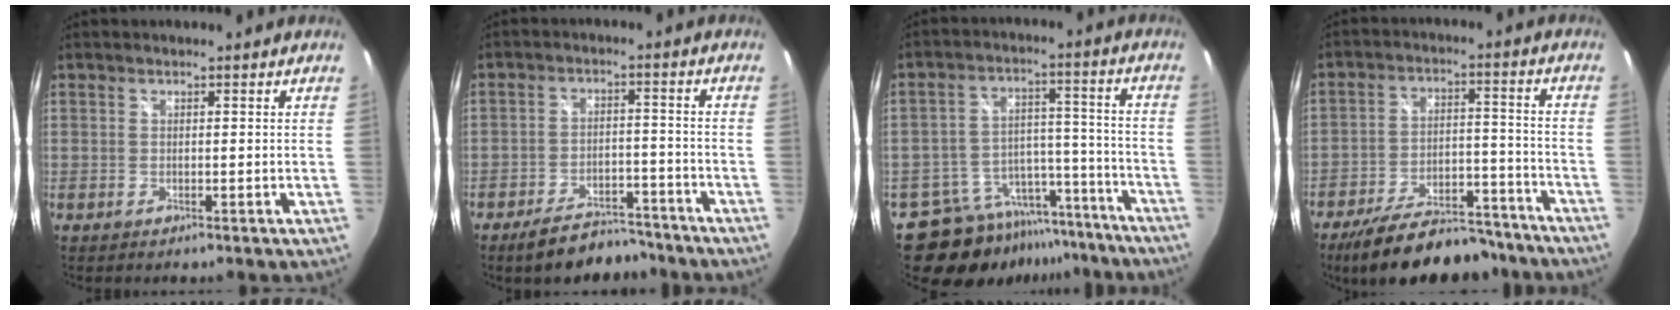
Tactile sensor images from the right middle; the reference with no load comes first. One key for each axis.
{"total": 9.9, "fx": -8.5, "fy": 3.6, "fz": 3.5, "tx": -0.076, "ty": 0.012, "tz": -0.117}
{"total": 18.3, "fx": -15.4, "fy": 8.6, "fz": 4.5, "tx": -0.093, "ty": 0.047, "tz": -0.207}
{"total": 20.2, "fx": -16.8, "fy": 7.0, "fz": 8.8, "tx": -0.164, "ty": 0.004, "tz": -0.230}